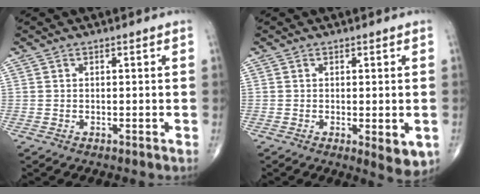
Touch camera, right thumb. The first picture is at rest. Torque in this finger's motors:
{"motor_torque": [-0.22, 0.26, 0.00, -0.12, 0.01]}